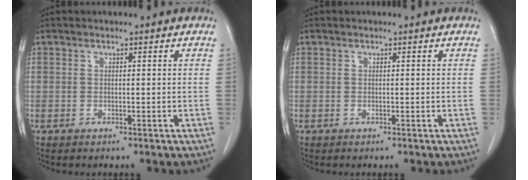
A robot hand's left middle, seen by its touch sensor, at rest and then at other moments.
{"total": 0.0}